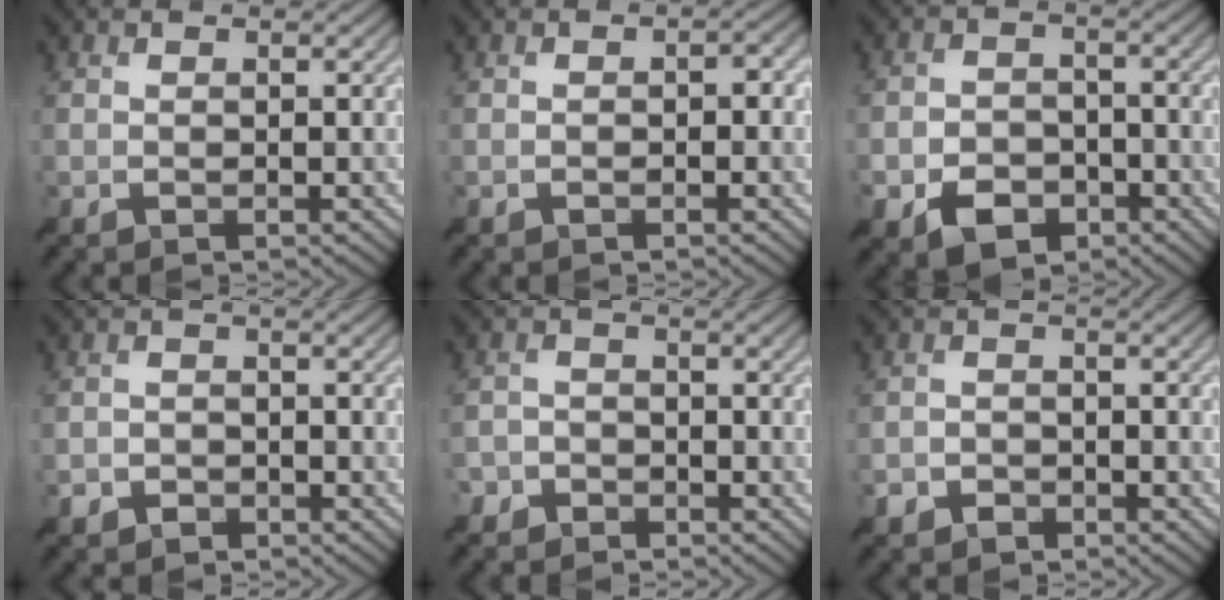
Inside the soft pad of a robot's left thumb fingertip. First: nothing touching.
{"total": 1.4, "force": [-0.5, 0.5, 1.2], "torque": [-0.019, 0.006, -0.009]}
{"total": 6.4, "force": [-3.7, 4.0, 3.3], "torque": [-0.064, -0.005, -0.071]}
{"total": 2.1, "force": [-1.6, 1.2, 0.5], "torque": [-0.005, 0.000, -0.036]}
{"total": 3.0, "force": [-2.3, 1.9, 0.1], "torque": [0.007, 0.005, -0.051]}
{"total": 2.4, "force": [-1.9, 1.4, 0.6], "torque": [-0.008, -0.001, -0.042]}